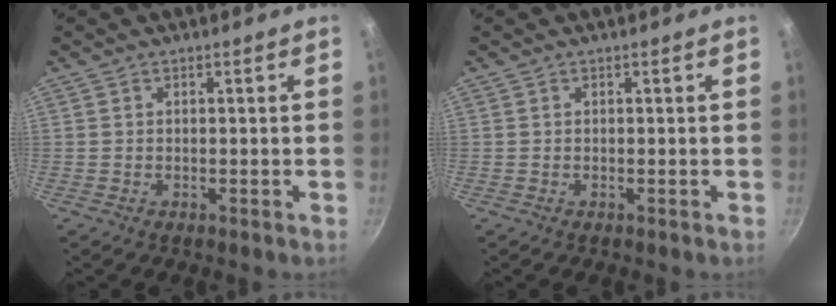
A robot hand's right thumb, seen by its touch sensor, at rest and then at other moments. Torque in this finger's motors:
{"motor_torque": [0.00, 0.00, 0.02, 0.02, 0.00]}